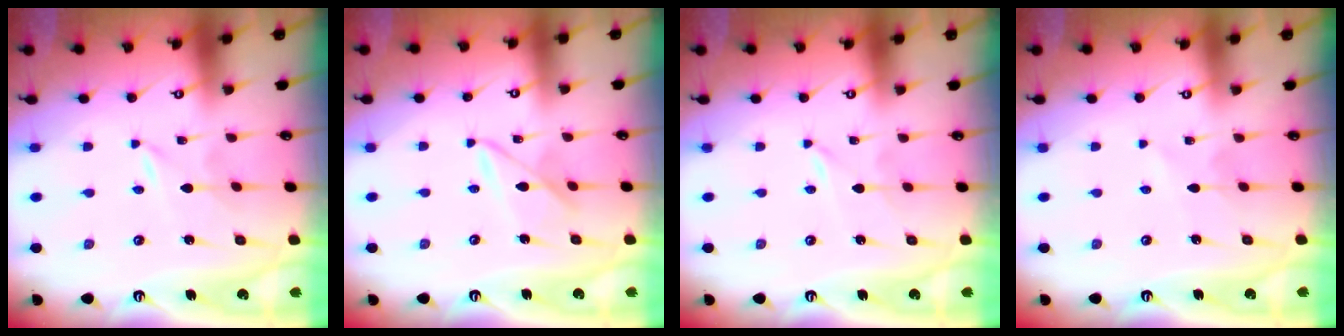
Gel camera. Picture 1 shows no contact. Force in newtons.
{"total": 6.6, "press": 6.5, "slide": 0.5}
{"total": 0.0}
{"total": 1.6, "press": 1.6, "slide": 0.1}